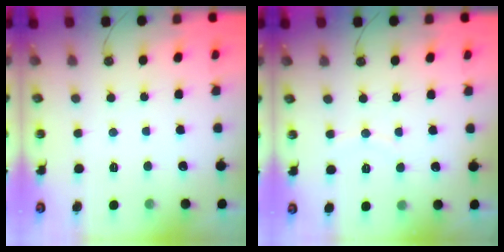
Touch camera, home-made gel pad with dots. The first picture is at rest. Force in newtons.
{"total": 4.0, "press": 4.0, "slide": 0.5}